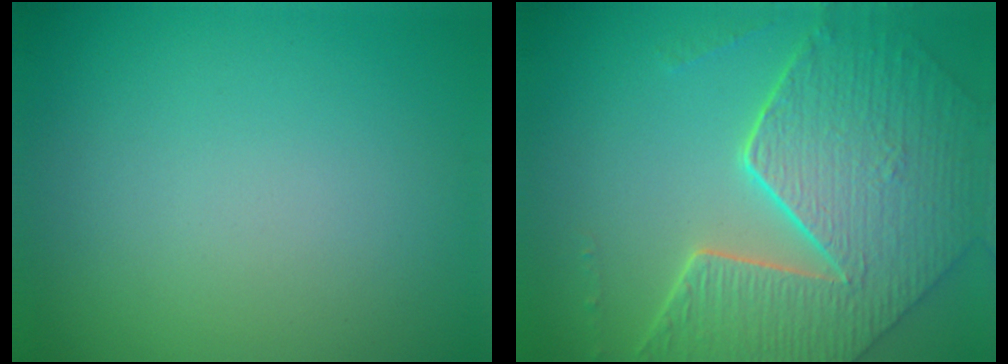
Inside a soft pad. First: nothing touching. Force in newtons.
{"total": 9.2, "press": 6.6, "slide": 6.4}